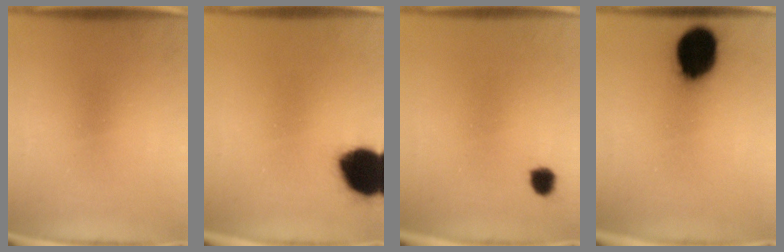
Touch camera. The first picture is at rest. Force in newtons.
{"total": 15.9}
{"total": 2.4}
{"total": 15.5}